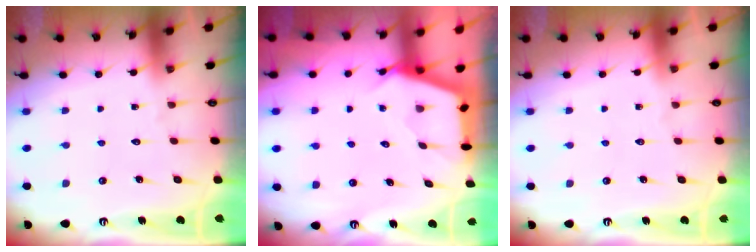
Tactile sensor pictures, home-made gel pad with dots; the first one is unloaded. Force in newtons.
{"total": 2.7, "press": 2.7, "slide": 0.4}
{"total": 0.6, "press": 0.5, "slide": 0.2}